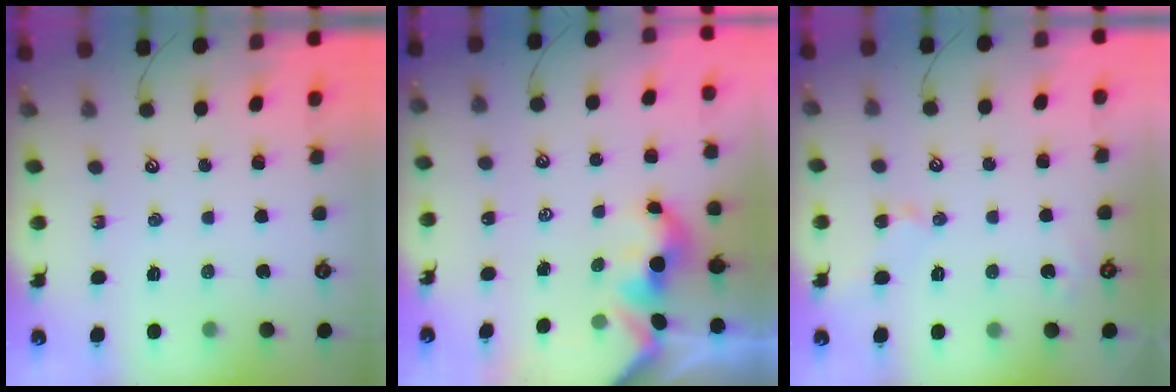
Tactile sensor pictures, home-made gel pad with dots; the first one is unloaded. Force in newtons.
{"total": 1.5, "press": 1.5, "slide": 0.4}
{"total": 3.0, "press": 3.0, "slide": 0.5}